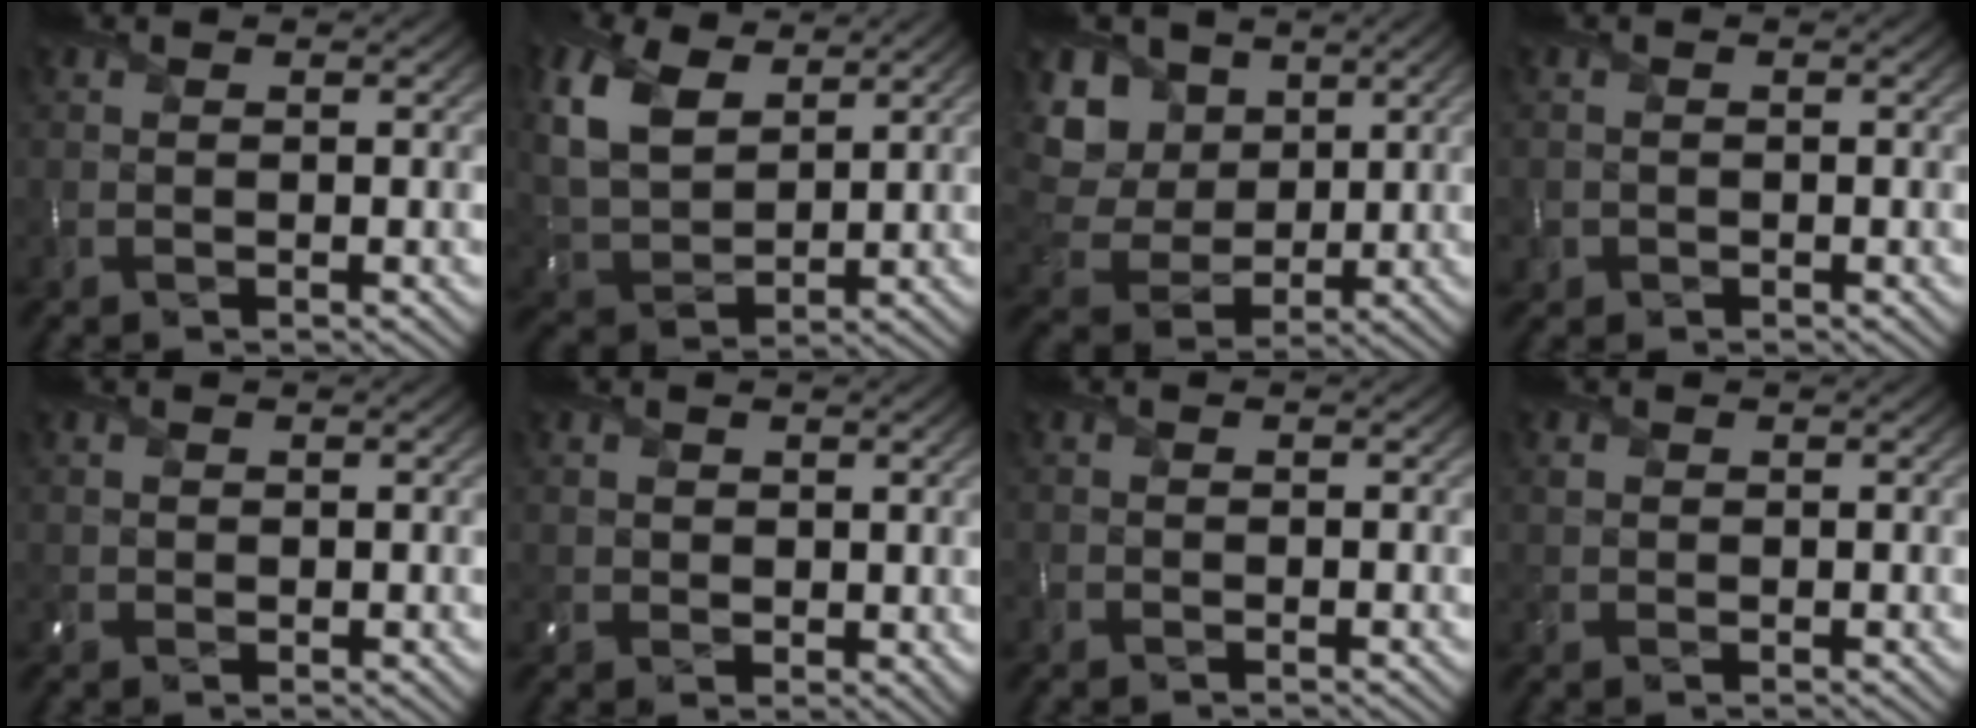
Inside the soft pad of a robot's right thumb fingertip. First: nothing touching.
{"total": 10.1, "force": [5.0, 6.0, 6.4], "torque": [-0.189, 0.016, 0.103]}
{"total": 11.1, "force": [4.3, 8.6, 5.6], "torque": [-0.184, 0.025, 0.092]}
{"total": 1.2, "force": [-0.5, 1.1, 0.1], "torque": [0.002, -0.006, -0.012]}
{"total": 1.1, "force": [0.5, 0.9, 0.4], "torque": [-0.015, 0.001, 0.011]}
{"total": 2.5, "force": [1.0, 2.0, 1.0], "torque": [-0.032, -0.007, 0.019]}
{"total": 0.5, "force": [-0.4, 0.3, 0.1], "torque": [-0.002, -0.003, -0.007]}
{"total": 1.0, "force": [0.5, 0.8, 0.3], "torque": [-0.011, 0.000, 0.011]}